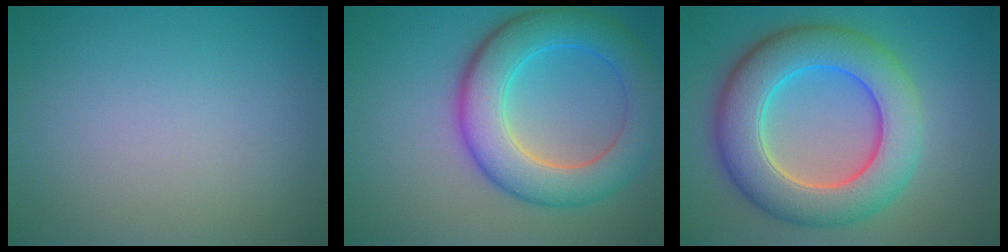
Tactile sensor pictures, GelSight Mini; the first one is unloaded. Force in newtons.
{"total": 8.0, "press": 8.0, "slide": 0.4}
{"total": 9.5, "press": 9.5, "slide": 0.6}